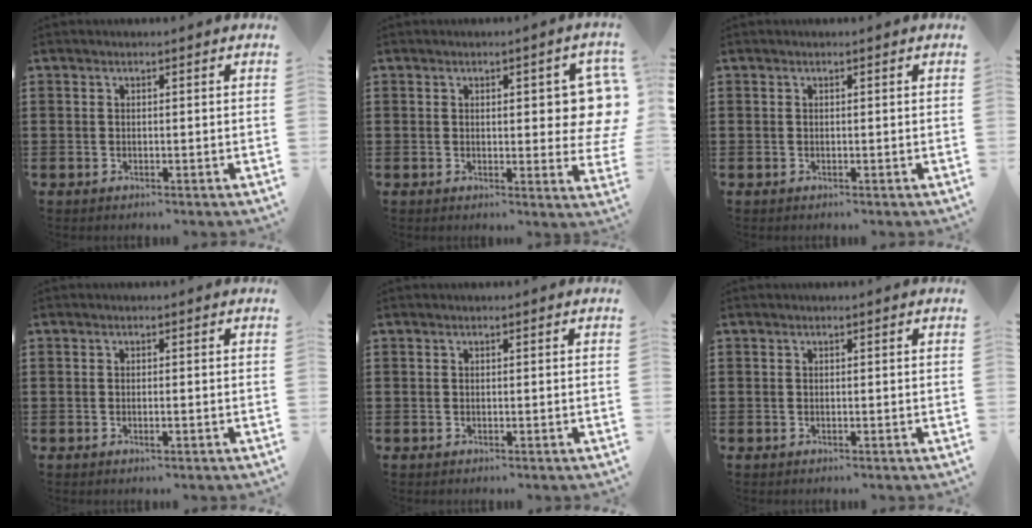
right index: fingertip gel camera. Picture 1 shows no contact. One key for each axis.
{"total": 6.6, "fx": 1.1, "fy": 2.1, "fz": 6.1, "tx": -0.074, "ty": -0.008, "tz": 0.009}
{"total": 0.0}
{"total": 0.9, "fx": -0.4, "fy": 0.0, "fz": 0.8, "tx": -0.014, "ty": -0.006, "tz": -0.005}
{"total": 0.0}
{"total": 0.0}